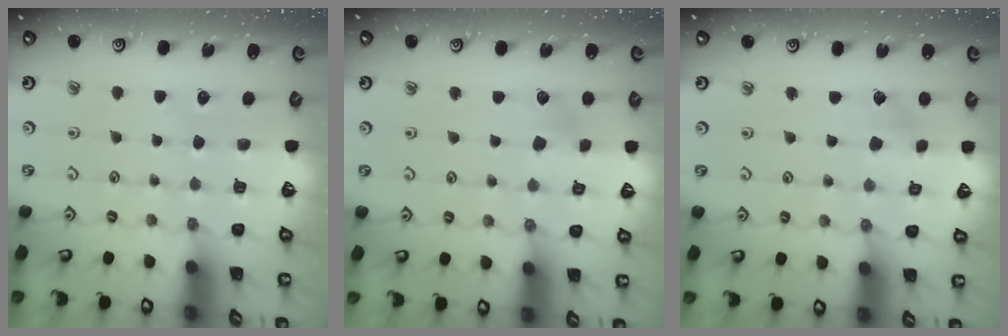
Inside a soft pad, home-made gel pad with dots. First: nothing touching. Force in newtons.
{"total": 4.5, "press": 4.5, "slide": 0.4}
{"total": 2.8, "press": 2.8, "slide": 0.1}